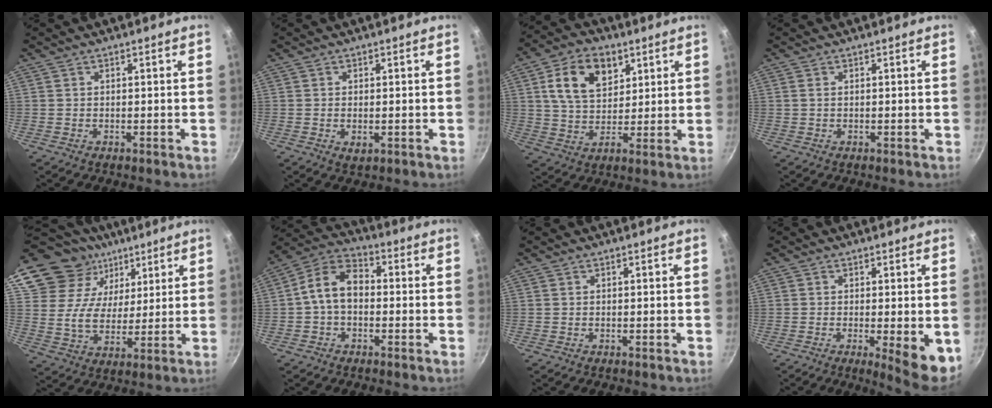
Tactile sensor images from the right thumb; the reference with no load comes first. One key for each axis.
{"total": 2.1, "fx": -0.4, "fy": 1.2, "fz": 1.7, "tx": -0.028, "ty": -0.005, "tz": -0.004}
{"total": 12.4, "fx": 4.7, "fy": 8.4, "fz": 7.9, "tx": -0.110, "ty": -0.007, "tz": 0.076}
{"total": 0.7, "fx": 0.2, "fy": 0.4, "fz": 0.6, "tx": -0.011, "ty": 0.000, "tz": 0.003}
{"total": 18.8, "fx": 12.4, "fy": 12.1, "fz": 7.4, "tx": -0.113, "ty": -0.038, "tz": 0.225}
{"total": 9.2, "fx": -0.5, "fy": 6.4, "fz": 6.6, "tx": -0.099, "ty": 0.034, "tz": -0.028}
{"total": 0.0}
{"total": 7.3, "fx": -1.5, "fy": 1.4, "fz": 7.0, "tx": -0.085, "ty": -0.010, "tz": -0.014}